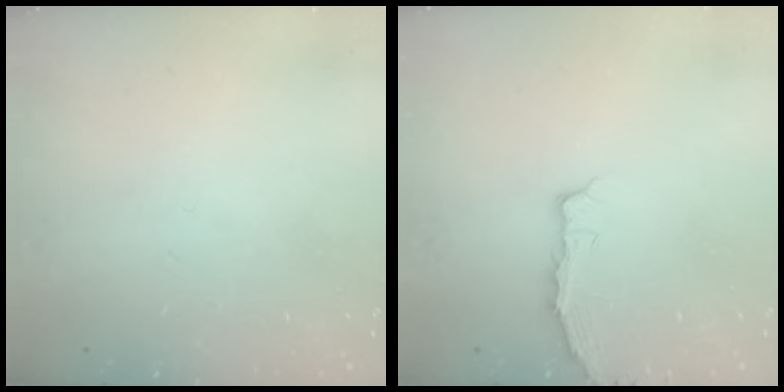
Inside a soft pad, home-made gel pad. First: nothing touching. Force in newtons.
{"total": 2.7, "press": 2.7, "slide": 0.5}